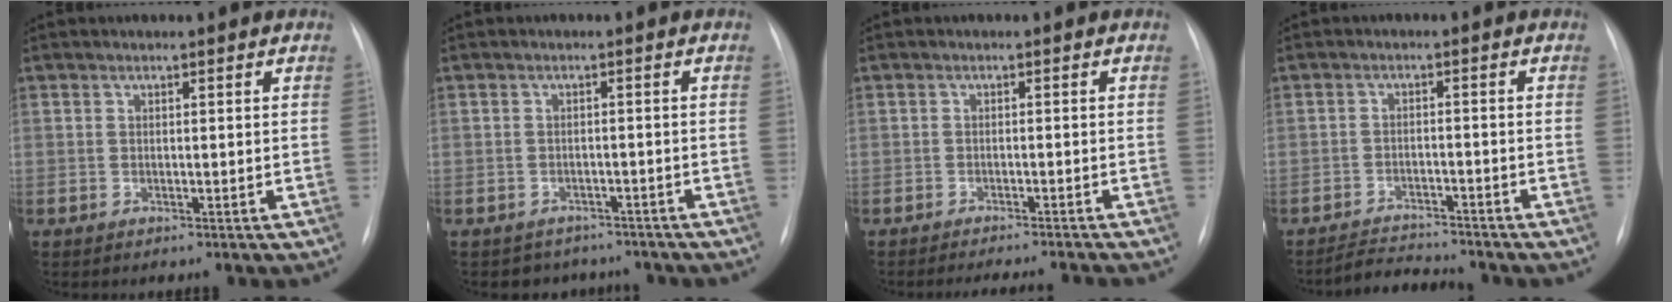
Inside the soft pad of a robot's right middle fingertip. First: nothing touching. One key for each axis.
{"total": 5.3, "fx": -4.5, "fy": 2.8, "fz": 0.0, "tx": 0.003, "ty": 0.016, "tz": -0.052}
{"total": 7.9, "fx": -7.5, "fy": -0.4, "fz": 2.5, "tx": -0.022, "ty": -0.005, "tz": -0.095}
{"total": 4.8, "fx": -4.8, "fy": -0.1, "fz": 0.2, "tx": -0.008, "ty": -0.009, "tz": -0.079}